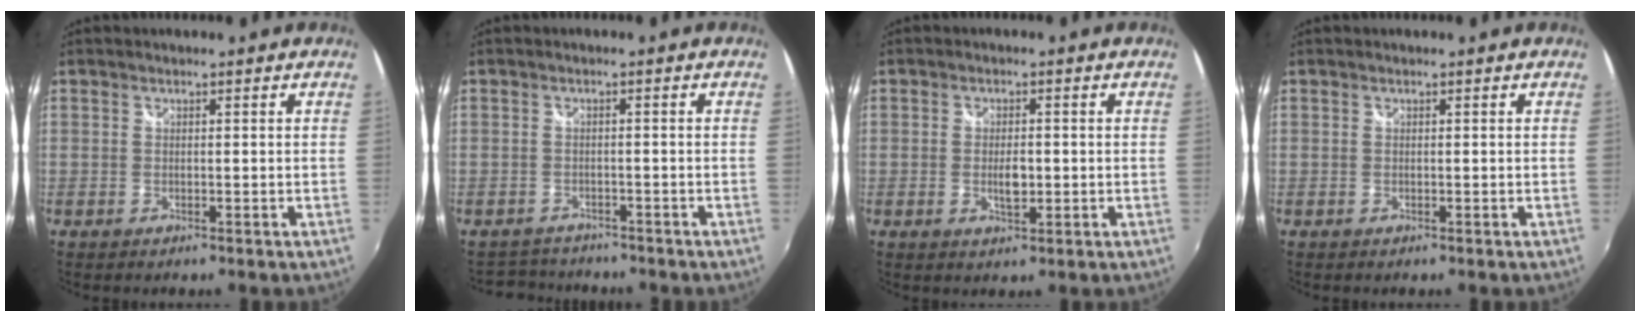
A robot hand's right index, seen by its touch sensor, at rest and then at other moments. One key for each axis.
{"total": 4.9, "fx": -4.5, "fy": 1.8, "fz": 0.3, "tx": -0.020, "ty": -0.001, "tz": -0.074}
{"total": 3.5, "fx": -0.5, "fy": 1.5, "fz": 3.1, "tx": -0.054, "ty": -0.003, "tz": -0.008}
{"total": 0.0}